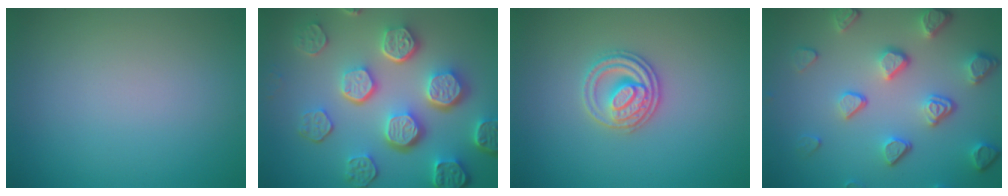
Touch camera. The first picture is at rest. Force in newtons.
{"total": 8.2, "press": 6.1, "slide": 5.5}
{"total": 3.0, "press": 2.8, "slide": 0.9}
{"total": 5.3, "press": 4.1, "slide": 3.4}